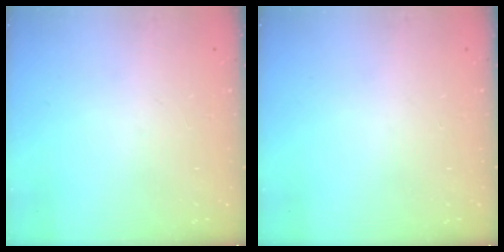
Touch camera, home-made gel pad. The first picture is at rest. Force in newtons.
{"total": 0.0}